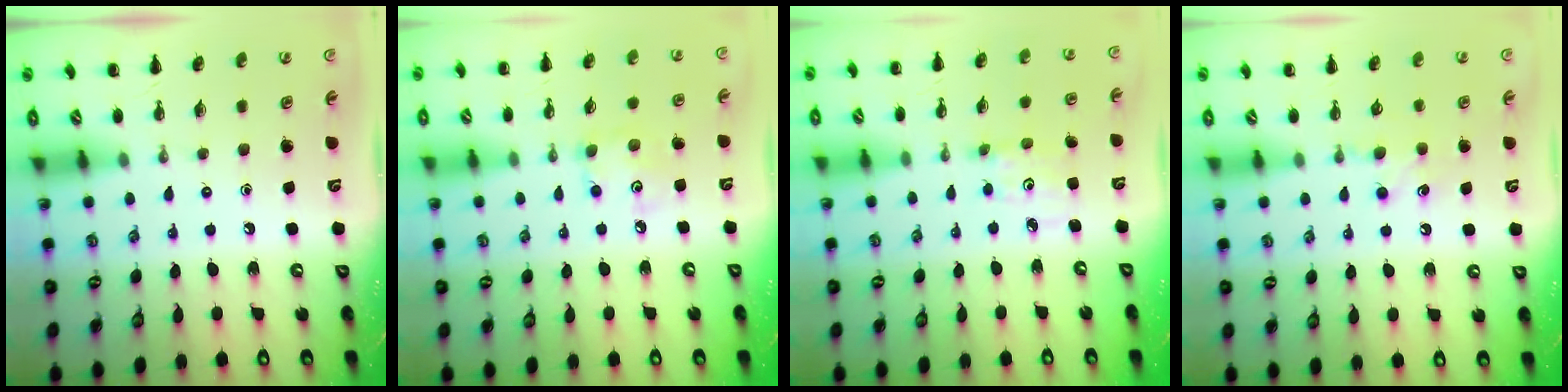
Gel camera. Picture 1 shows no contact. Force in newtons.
{"total": 4.9, "press": 4.8, "slide": 0.7}
{"total": 2.6, "press": 2.6, "slide": 0.3}
{"total": 6.0, "press": 5.8, "slide": 1.7}